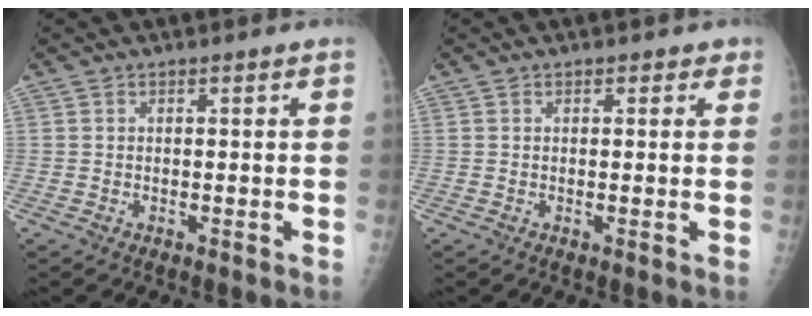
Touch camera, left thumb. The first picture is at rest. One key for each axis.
{"total": 1.3, "fx": 0.8, "fy": 1.0, "fz": 0.5, "tx": 0.012, "ty": -0.002, "tz": 0.004}